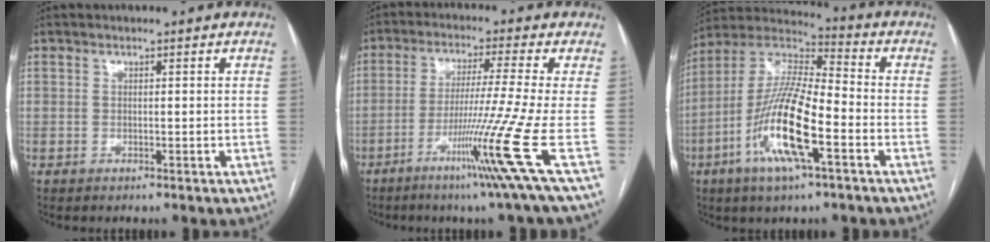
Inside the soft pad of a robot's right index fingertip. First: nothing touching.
{"total": 14.0, "force": [-5.3, -4.0, 12.3], "torque": [-0.225, -0.035, -0.096]}
{"total": 16.2, "force": [-5.7, 2.7, 14.9], "torque": [-0.304, -0.007, -0.110]}